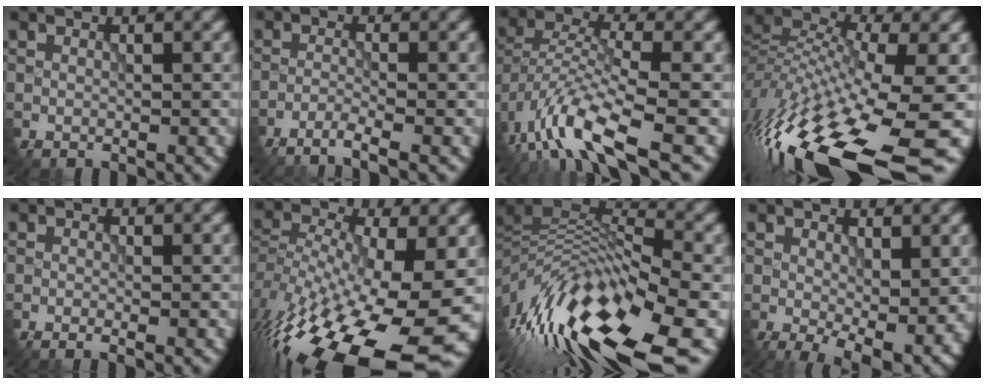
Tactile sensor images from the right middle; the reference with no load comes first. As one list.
[{"total": 2.8, "force": [-2.4, 0.0, 1.3], "torque": [-0.032, -0.002, -0.053]}, {"total": 8.9, "force": [-5.7, 2.7, 6.2], "torque": [-0.119, 0.002, -0.115]}, {"total": 16.7, "force": [-8.6, 5.7, 13.1], "torque": [-0.286, -0.010, -0.144]}, {"total": 1.7, "force": [-1.1, 0.4, 1.2], "torque": [-0.027, -0.005, -0.019]}, {"total": 18.7, "force": [-9.5, 7.3, 14.3], "torque": [-0.272, -0.043, -0.140]}, {"total": 13.2, "force": [-6.7, 4.2, 10.6], "torque": [-0.203, 0.014, -0.114]}, {"total": 6.2, "force": [-1.2, 3.4, 5.1], "torque": [-0.083, -0.029, -0.002]}]